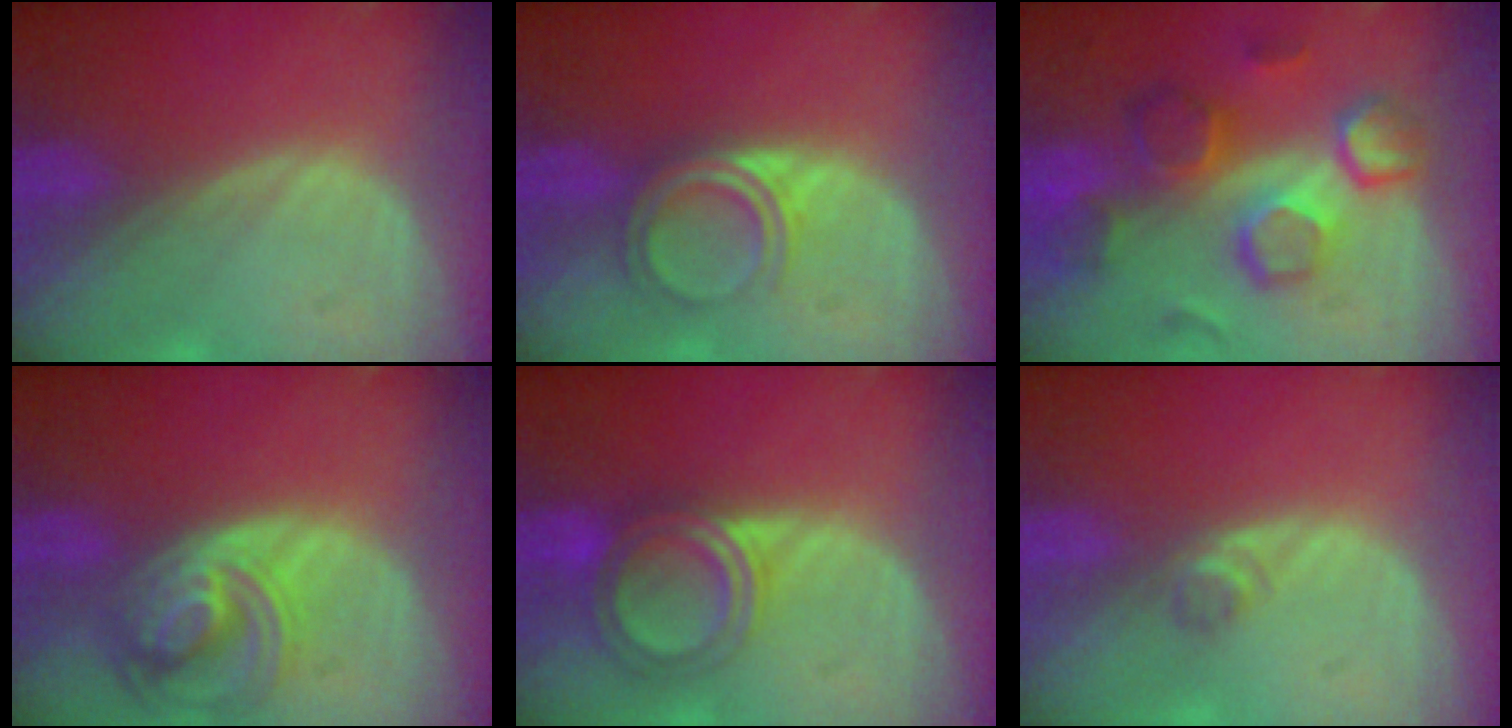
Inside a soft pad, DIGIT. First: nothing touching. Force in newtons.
{"total": 4.7, "press": 4.2, "slide": 2.1}
{"total": 9.9, "press": 9.4, "slide": 3.1}
{"total": 8.3, "press": 7.1, "slide": 4.2}
{"total": 5.7, "press": 5.6, "slide": 1.3}
{"total": 1.6, "press": 1.4, "slide": 0.8}